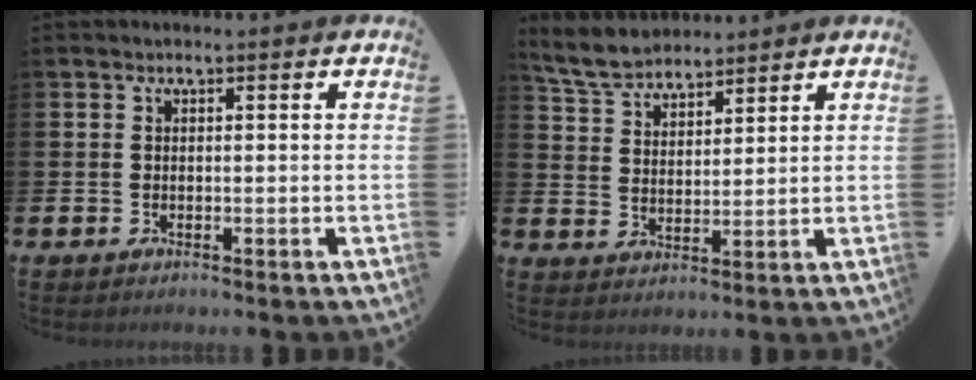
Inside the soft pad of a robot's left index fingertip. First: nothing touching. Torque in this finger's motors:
{"motor_torque": [0.47, -0.39, 0.06, 0.05]}